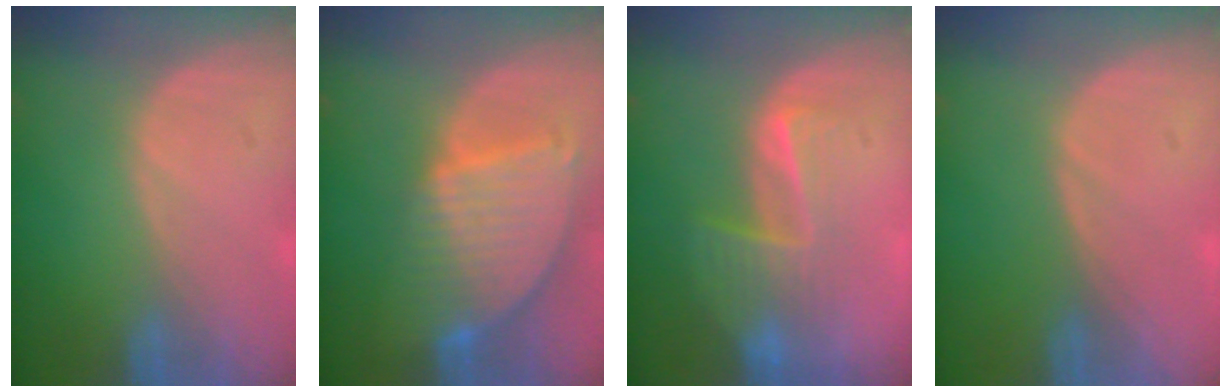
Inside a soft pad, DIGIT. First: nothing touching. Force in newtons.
{"total": 9.2, "press": 7.8, "slide": 4.8}
{"total": 7.1, "press": 6.1, "slide": 3.5}
{"total": 0.0}